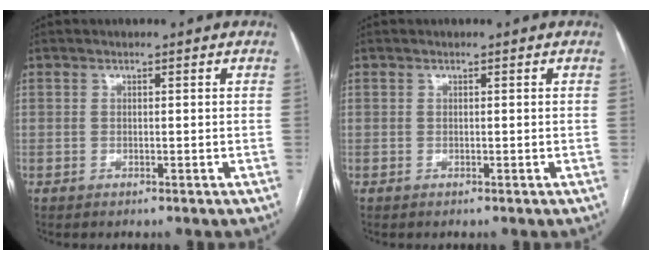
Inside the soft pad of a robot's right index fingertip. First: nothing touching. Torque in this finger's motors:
{"motor_torque": [0.00, 0.00, 0.00, 0.00]}